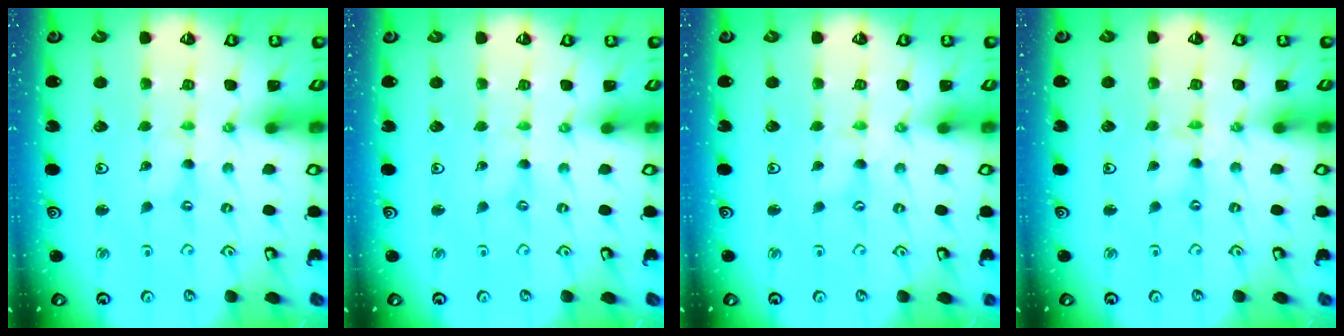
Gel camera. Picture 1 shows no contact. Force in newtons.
{"total": 0.0}
{"total": 0.0}
{"total": 0.0}